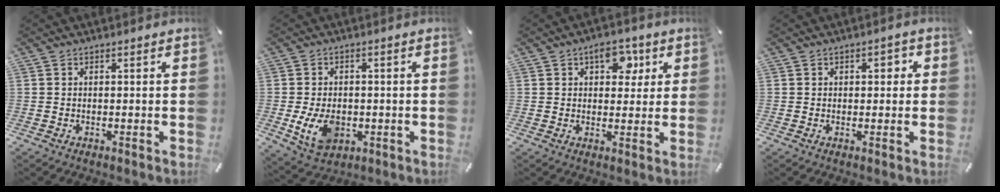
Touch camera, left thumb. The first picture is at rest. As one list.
[{"total": 9.1, "force": [-1.8, 6.7, 6.0], "torque": [-0.121, -0.001, -0.031]}, {"total": 7.8, "force": [3.0, 4.9, 5.2], "torque": [-0.053, -0.007, 0.044]}, {"total": 2.2, "force": [0.2, 1.5, 1.5], "torque": [-0.015, 0.004, -0.005]}]